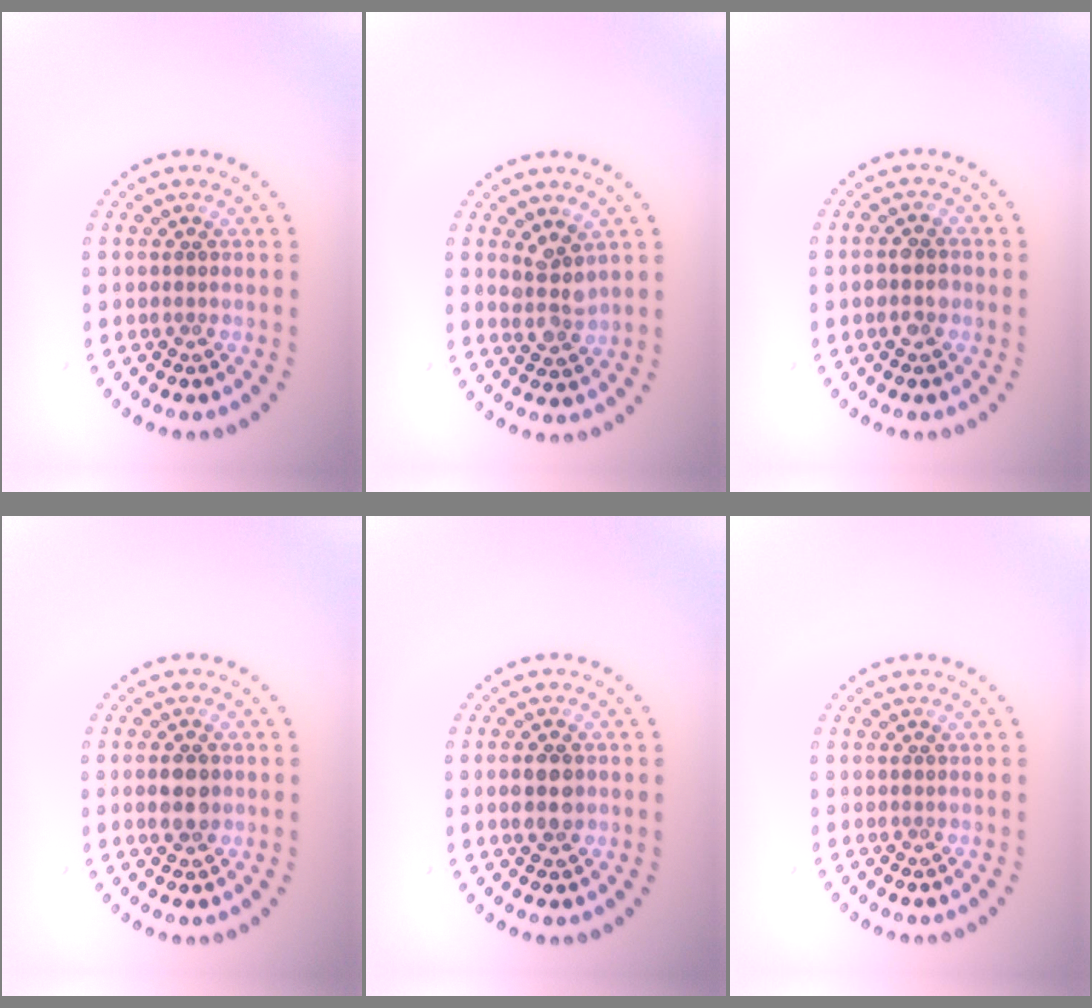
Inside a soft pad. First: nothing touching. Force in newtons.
{"total": 2.4, "press": 2.1, "slide": 1.2}
{"total": 2.2, "press": 2.2, "slide": 0.5}
{"total": 3.0, "press": 3.0, "slide": 0.0}
{"total": 2.9, "press": 2.9, "slide": 0.1}
{"total": 0.0}